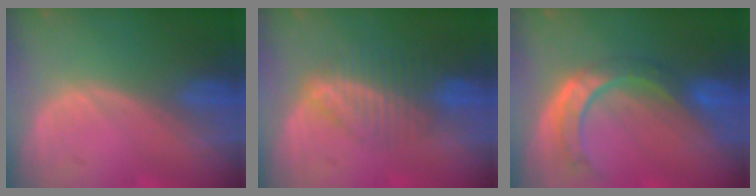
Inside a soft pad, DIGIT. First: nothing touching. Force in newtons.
{"total": 6.9, "press": 6.0, "slide": 3.5}
{"total": 8.2, "press": 7.2, "slide": 3.8}